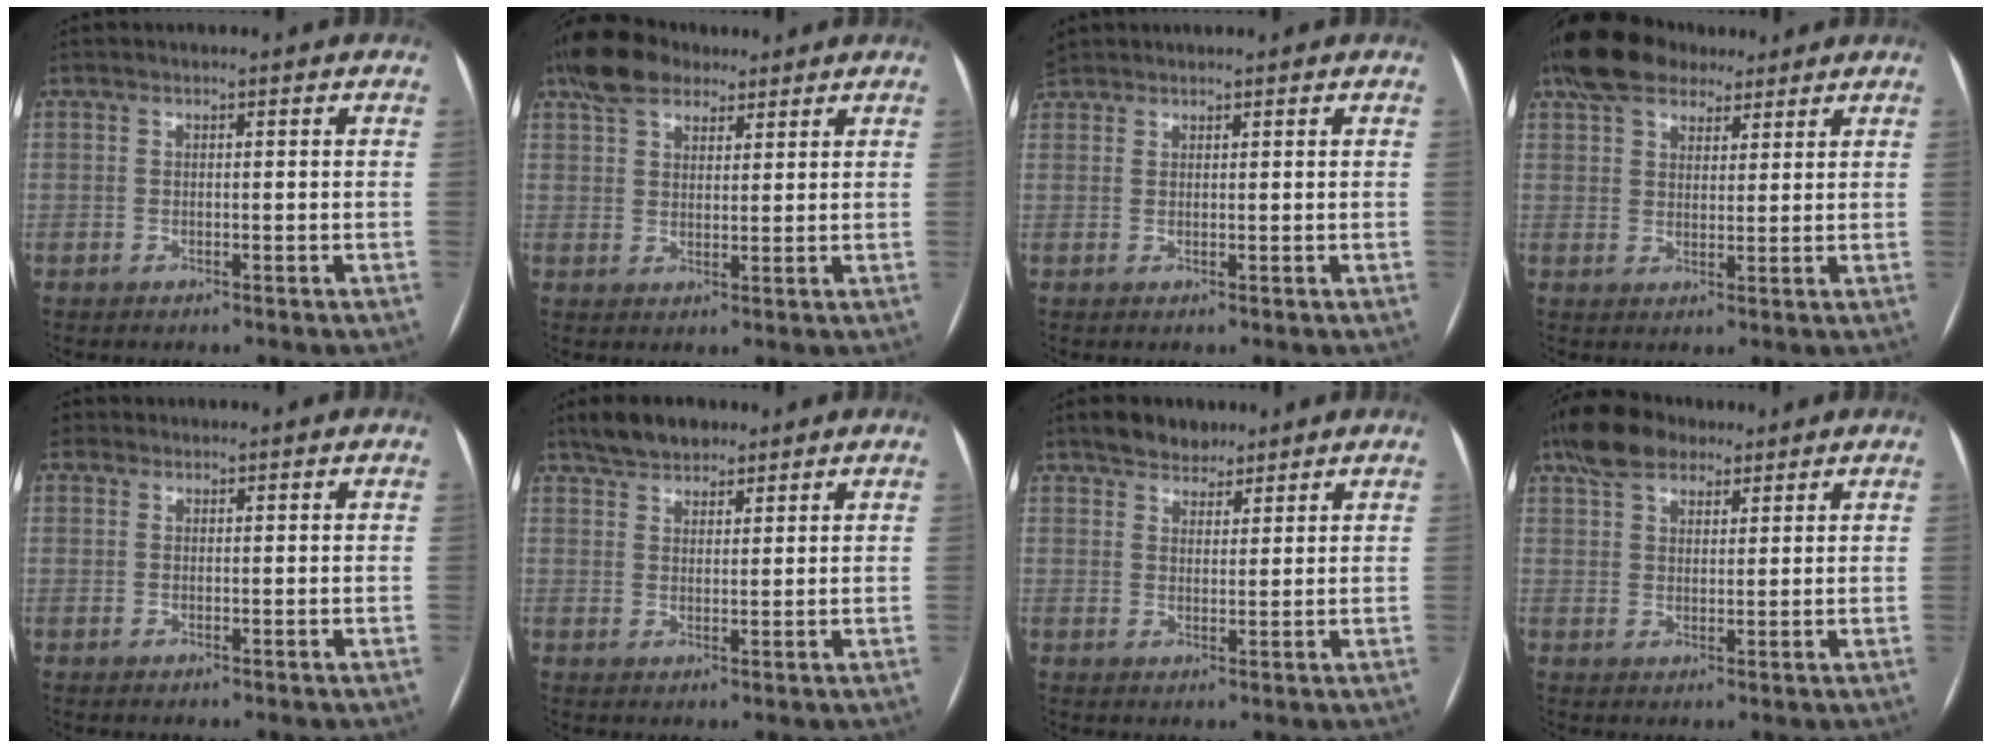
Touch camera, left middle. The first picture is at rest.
{"total": 8.0, "force": [5.9, 4.1, 3.6], "torque": [-0.072, 0.029, 0.107]}
{"total": 2.8, "force": [2.3, 1.5, 0.5], "torque": [-0.022, 0.015, 0.046]}
{"total": 10.1, "force": [7.6, 4.9, 4.4], "torque": [-0.074, 0.036, 0.133]}
{"total": 1.7, "force": [0.8, 1.4, 0.3], "torque": [0.002, 0.004, 0.010]}
{"total": 5.5, "force": [4.4, 2.6, 2.0], "torque": [-0.038, 0.013, 0.081]}
{"total": 4.6, "force": [3.7, 2.5, 1.2], "torque": [-0.018, 0.008, 0.062]}
{"total": 7.9, "force": [5.8, 4.0, 3.6], "torque": [-0.072, 0.027, 0.106]}